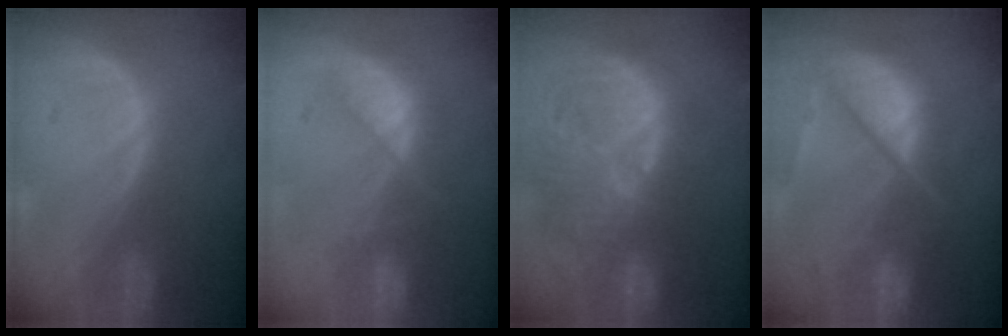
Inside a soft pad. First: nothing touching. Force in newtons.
{"total": 6.9, "press": 6.9, "slide": 1.1}
{"total": 13.6, "press": 12.6, "slide": 5.2}
{"total": 10.9, "press": 9.0, "slide": 6.2}